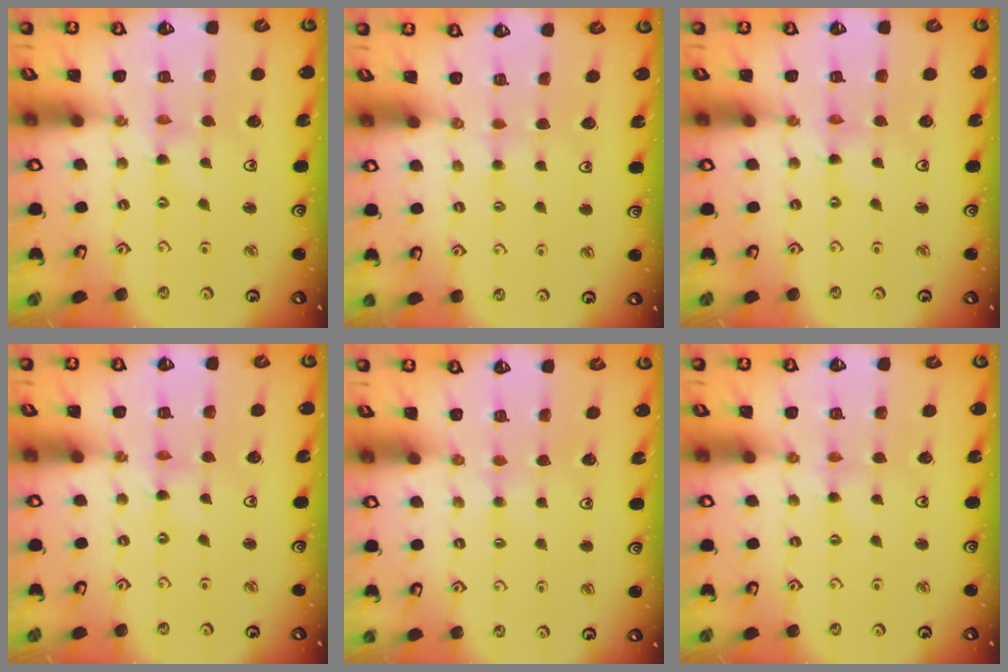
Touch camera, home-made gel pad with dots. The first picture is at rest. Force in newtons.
{"total": 2.0, "press": 1.9, "slide": 0.4}
{"total": 0.0}
{"total": 0.0}
{"total": 2.3, "press": 2.3, "slide": 0.4}
{"total": 2.2, "press": 2.2, "slide": 0.3}